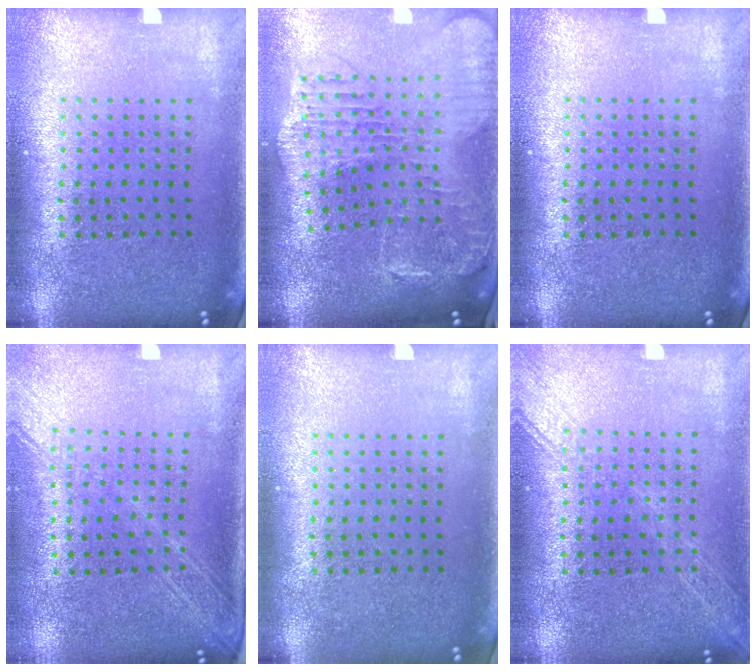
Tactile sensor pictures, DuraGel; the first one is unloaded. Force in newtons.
{"total": 2.2, "press": 2.0, "slide": 1.0}
{"total": 0.0}
{"total": 2.0, "press": 1.7, "slide": 1.1}
{"total": 0.0}
{"total": 1.6, "press": 1.6, "slide": 0.3}